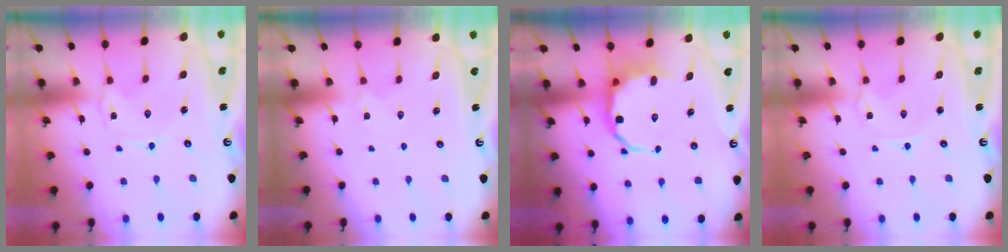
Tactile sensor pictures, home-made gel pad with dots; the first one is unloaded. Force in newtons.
{"total": 1.9, "press": 1.8, "slide": 0.5}
{"total": 8.3, "press": 8.1, "slide": 2.0}
{"total": 0.0}